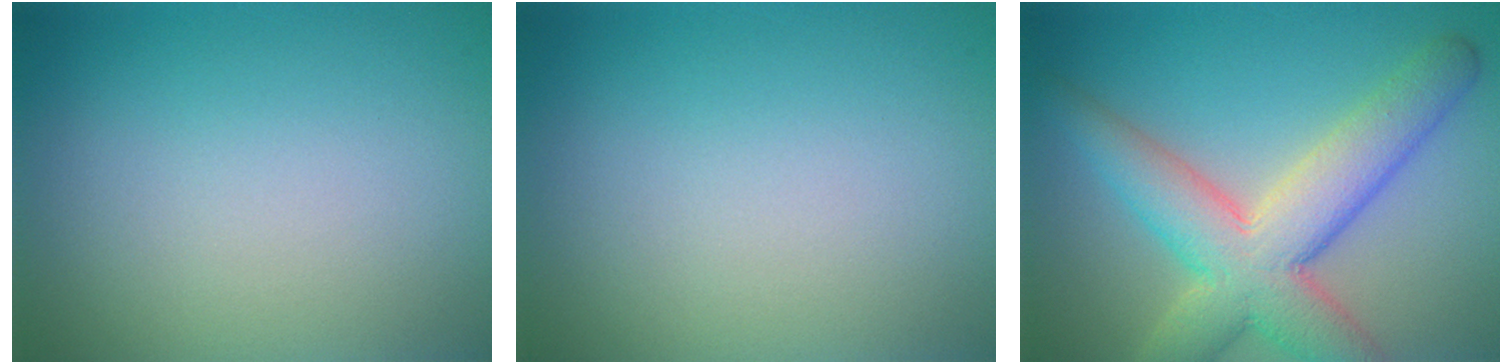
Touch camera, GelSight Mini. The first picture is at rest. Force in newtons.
{"total": 0.0}
{"total": 8.1, "press": 8.1, "slide": 0.6}